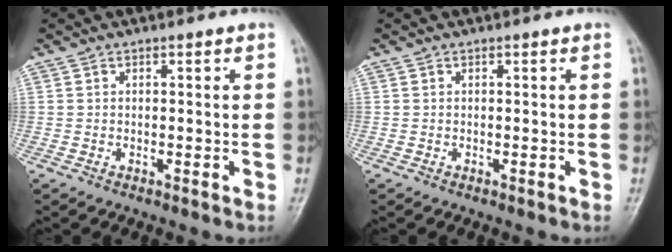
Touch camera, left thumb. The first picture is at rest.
{"total": 0.0}